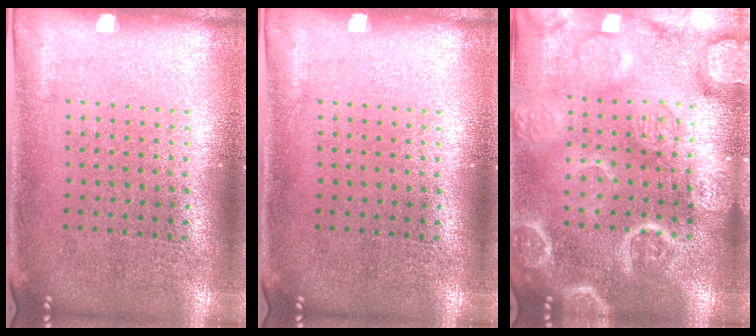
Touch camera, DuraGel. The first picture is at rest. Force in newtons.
{"total": 0.0}
{"total": 6.4, "press": 6.3, "slide": 0.8}